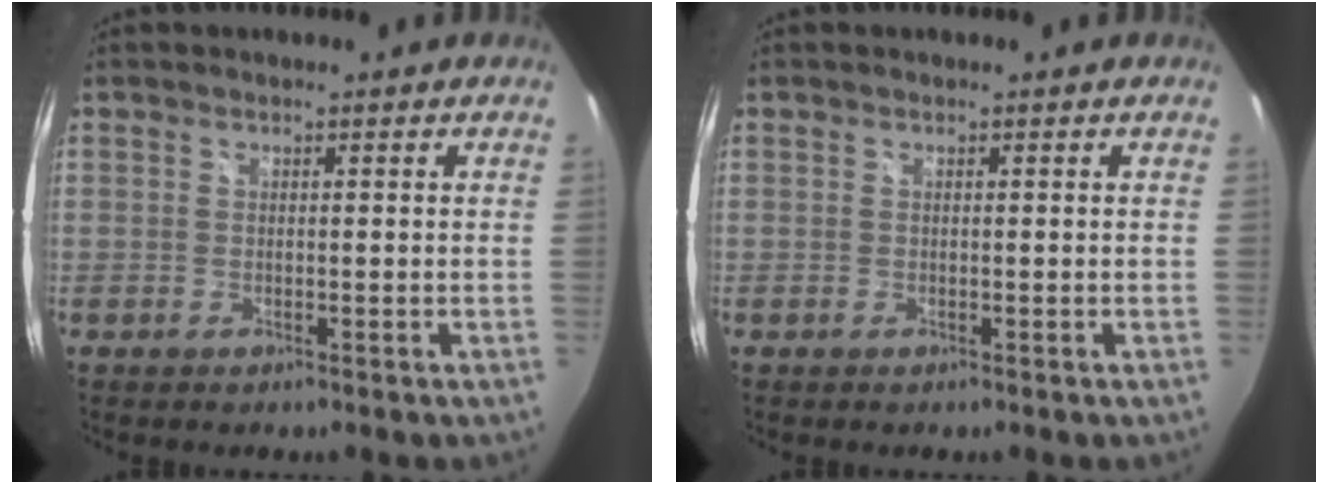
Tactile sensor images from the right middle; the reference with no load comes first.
{"total": 0.0}